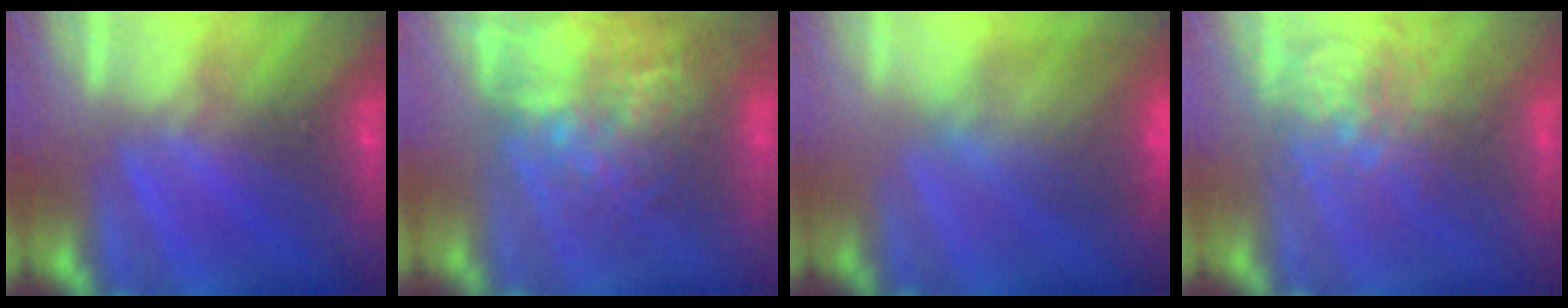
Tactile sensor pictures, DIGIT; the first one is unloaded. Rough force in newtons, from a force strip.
{"total": 11.8}
{"total": 8.9}
{"total": 3.8}